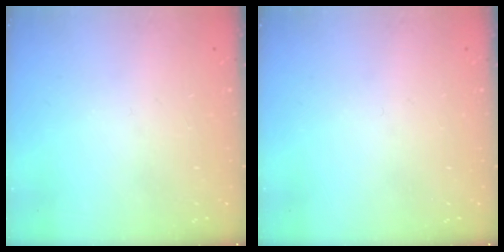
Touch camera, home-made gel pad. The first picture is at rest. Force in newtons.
{"total": 0.0}